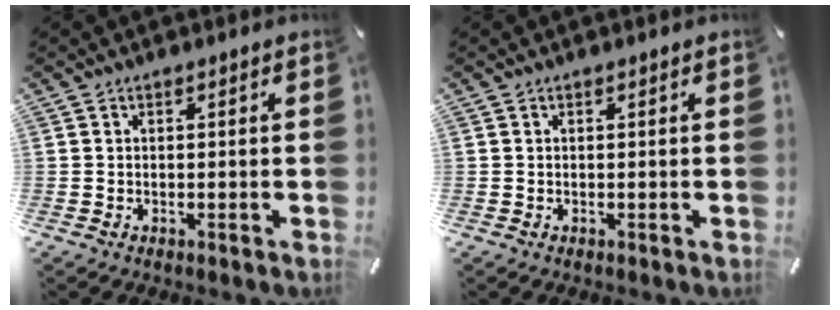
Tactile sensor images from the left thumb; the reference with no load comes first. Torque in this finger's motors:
{"motor_torque": [0.00, 0.00, 0.00, 0.00, 0.00]}